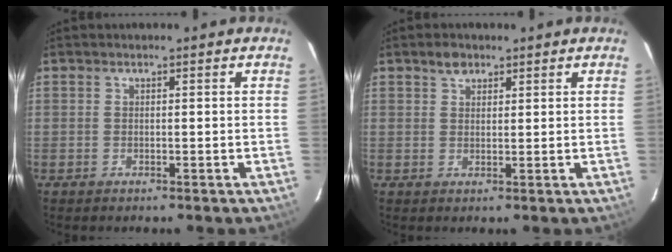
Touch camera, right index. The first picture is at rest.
{"total": 2.5, "force": [1.6, 1.6, 1.0], "torque": [-0.015, 0.008, 0.029]}